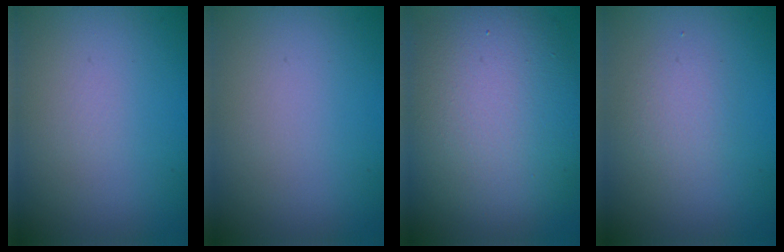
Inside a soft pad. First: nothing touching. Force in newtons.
{"total": 0.0}
{"total": 11.4, "press": 11.4, "slide": 1.0}
{"total": 1.7, "press": 1.7, "slide": 0.1}